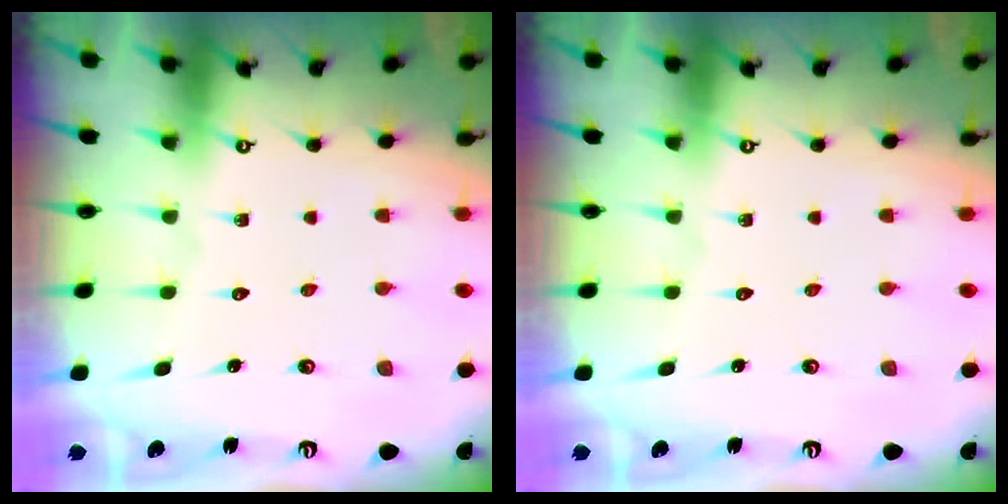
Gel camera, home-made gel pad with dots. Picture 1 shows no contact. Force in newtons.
{"total": 0.0}